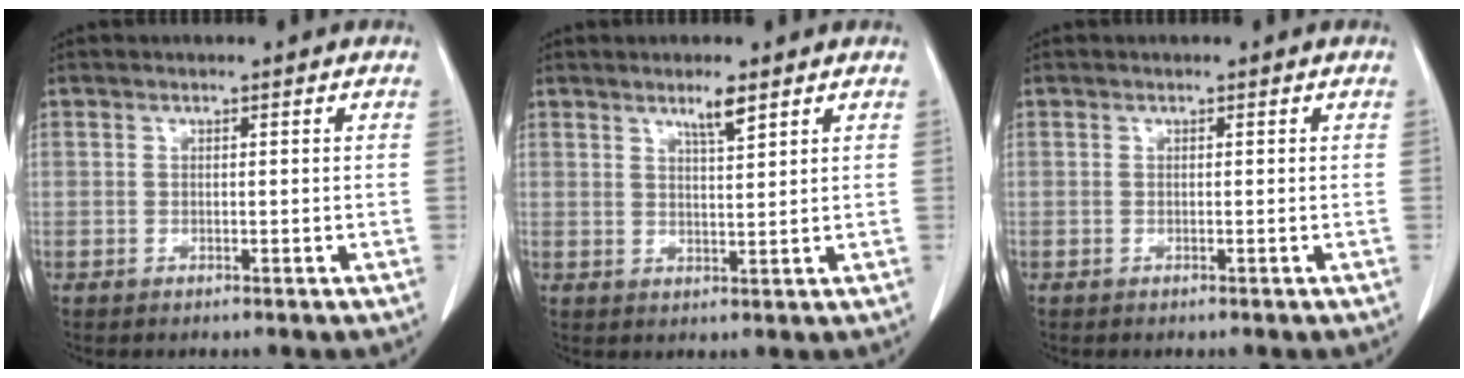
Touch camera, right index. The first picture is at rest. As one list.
[{"total": 3.2, "force": [2.2, 0.1, 2.3], "torque": [-0.045, -0.003, 0.040]}, {"total": 0.0}]